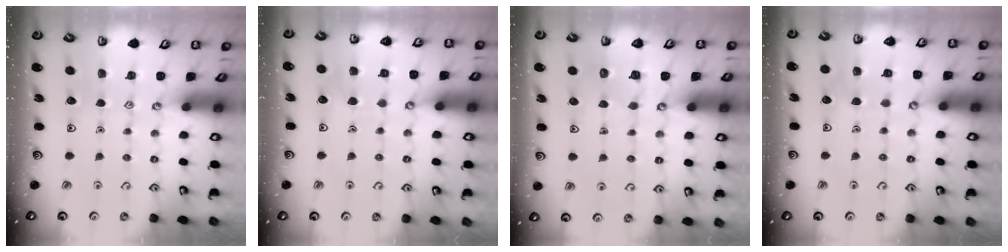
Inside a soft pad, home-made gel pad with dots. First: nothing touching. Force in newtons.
{"total": 4.7, "press": 4.7, "slide": 0.4}
{"total": 3.8, "press": 3.8, "slide": 0.4}
{"total": 3.9, "press": 3.9, "slide": 0.3}